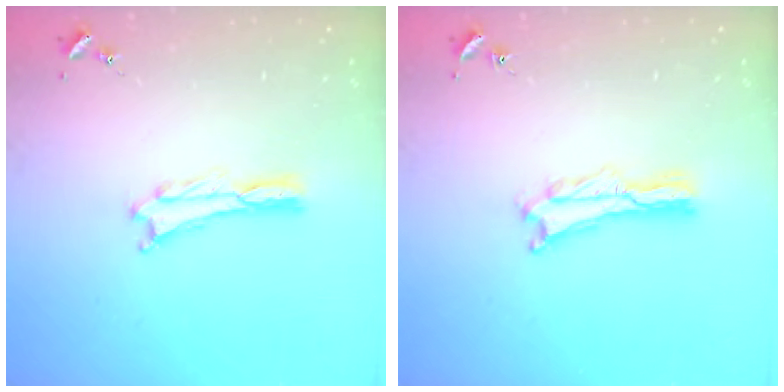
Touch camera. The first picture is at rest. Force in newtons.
{"total": 1.4, "press": 1.4, "slide": 0.3}